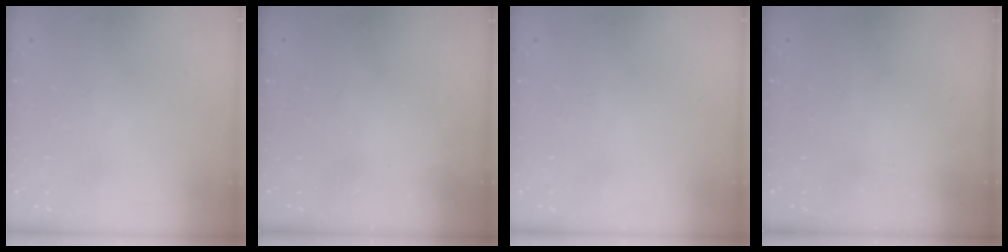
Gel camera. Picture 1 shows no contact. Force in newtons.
{"total": 2.4, "press": 2.3, "slide": 0.8}
{"total": 0.0}
{"total": 2.3, "press": 2.1, "slide": 0.8}